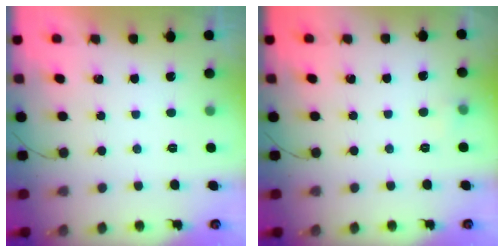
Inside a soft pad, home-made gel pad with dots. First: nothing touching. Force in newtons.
{"total": 3.4, "press": 3.1, "slide": 1.5}